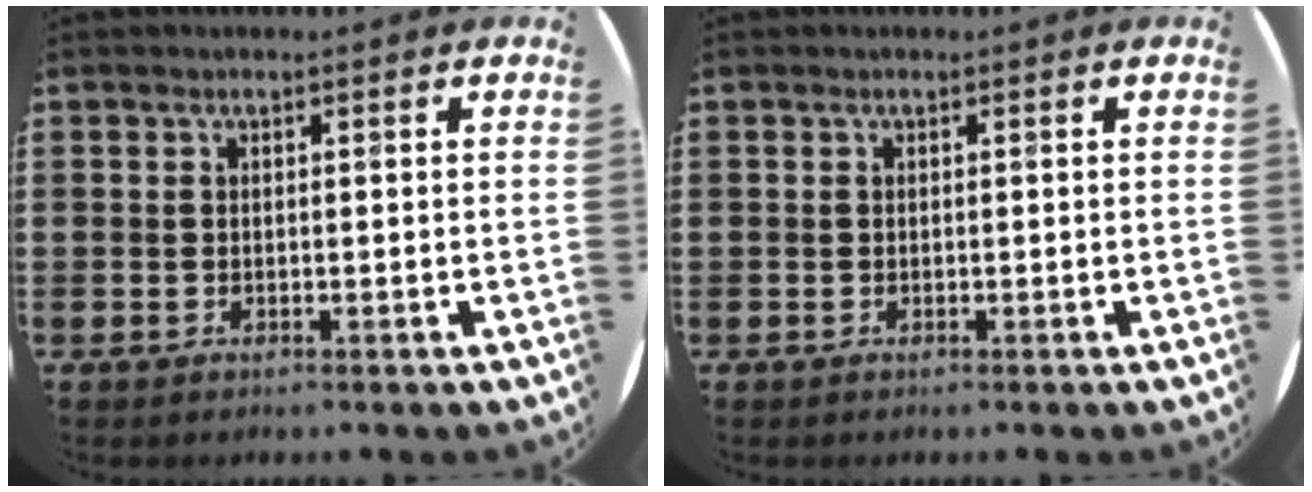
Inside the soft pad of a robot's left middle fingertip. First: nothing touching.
{"total": 0.0}